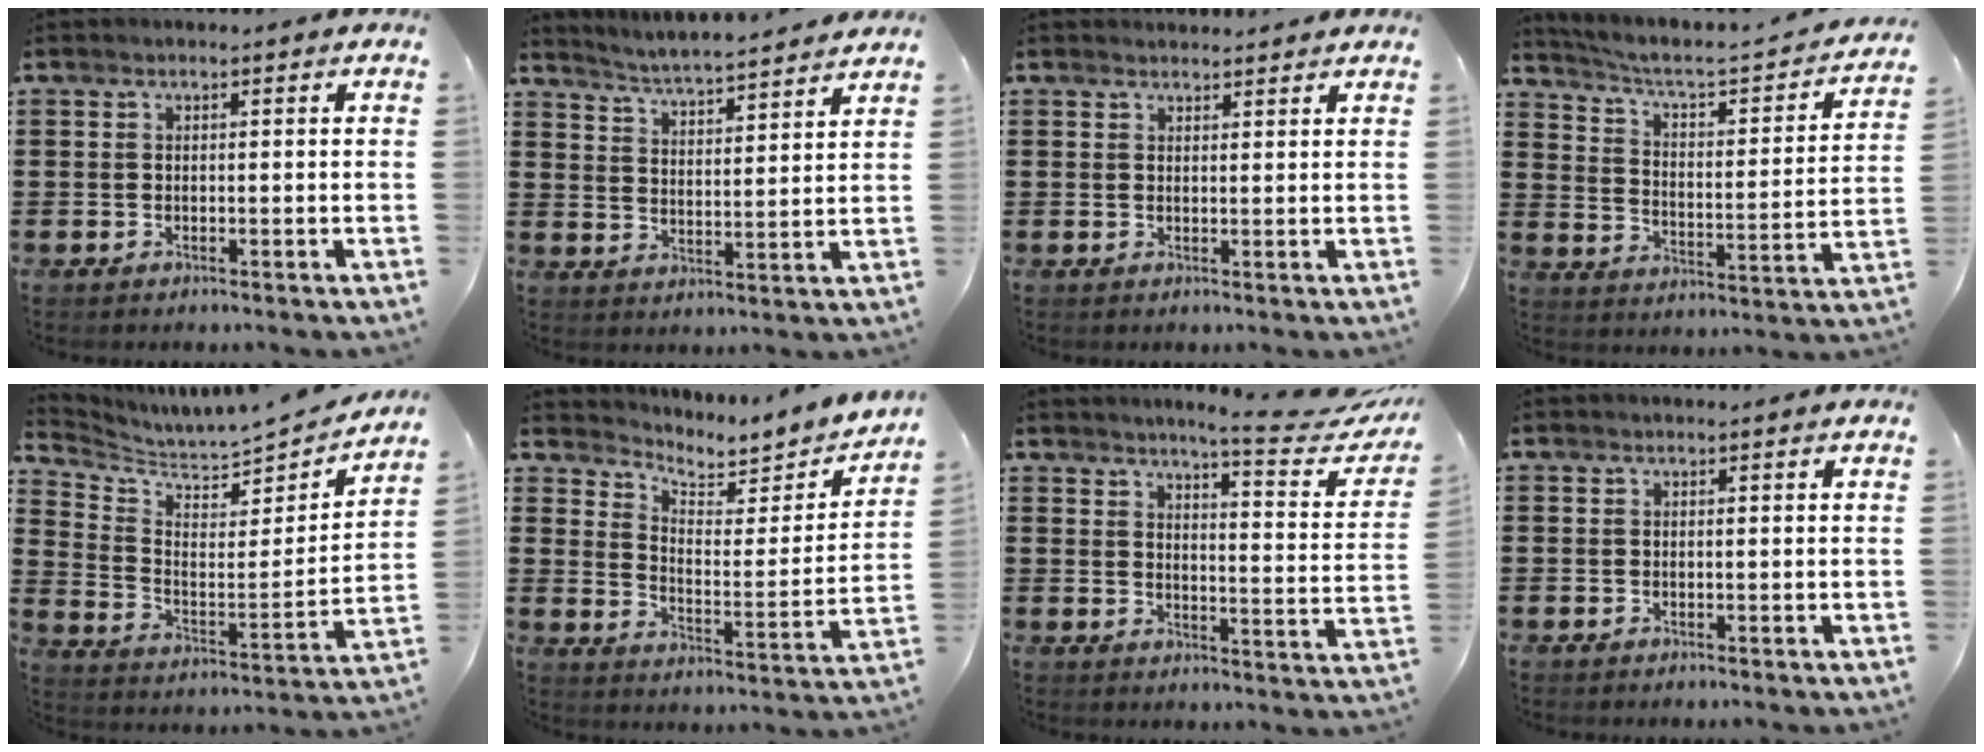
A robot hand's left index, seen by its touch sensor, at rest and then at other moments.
{"total": 4.2, "force": [4.1, -0.9, 0.5], "torque": [-0.030, -0.036, 0.066]}
{"total": 1.8, "force": [1.7, 0.2, 0.0], "torque": [-0.005, -0.001, 0.035]}
{"total": 3.6, "force": [2.6, 0.6, 2.4], "torque": [-0.064, -0.029, 0.032]}
{"total": 4.3, "force": [4.2, 1.0, 0.6], "torque": [-0.042, -0.041, 0.065]}
{"total": 4.0, "force": [3.7, 1.3, 0.8], "torque": [-0.035, -0.035, 0.056]}
{"total": 6.3, "force": [5.4, -0.4, 3.3], "torque": [-0.063, -0.039, 0.084]}
{"total": 0.0}